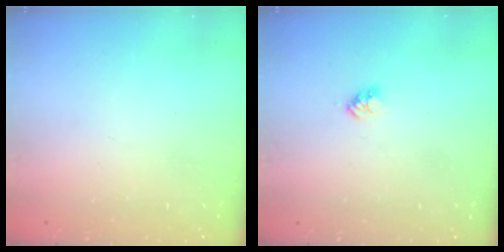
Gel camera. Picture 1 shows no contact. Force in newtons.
{"total": 2.8, "press": 2.8, "slide": 0.4}